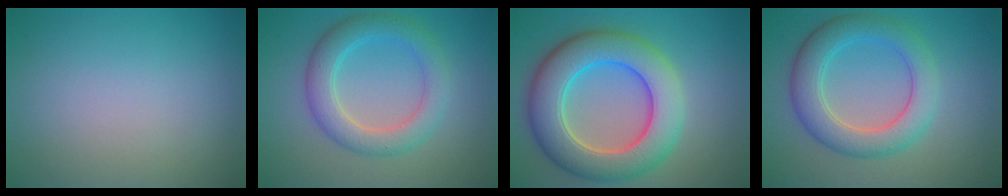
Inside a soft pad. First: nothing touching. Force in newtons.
{"total": 4.6, "press": 4.6, "slide": 0.1}
{"total": 9.4, "press": 9.4, "slide": 0.5}
{"total": 5.5, "press": 5.5, "slide": 0.3}